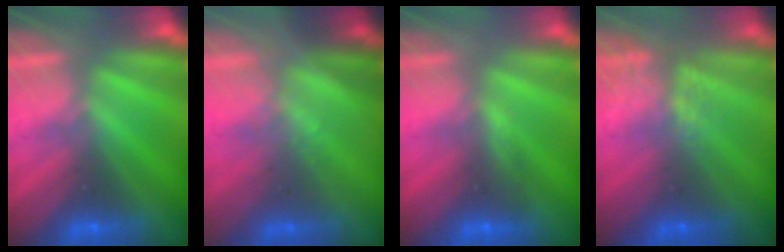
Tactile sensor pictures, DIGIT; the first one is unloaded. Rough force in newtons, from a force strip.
{"total": 1.4}
{"total": 3.2}
{"total": 3.8}